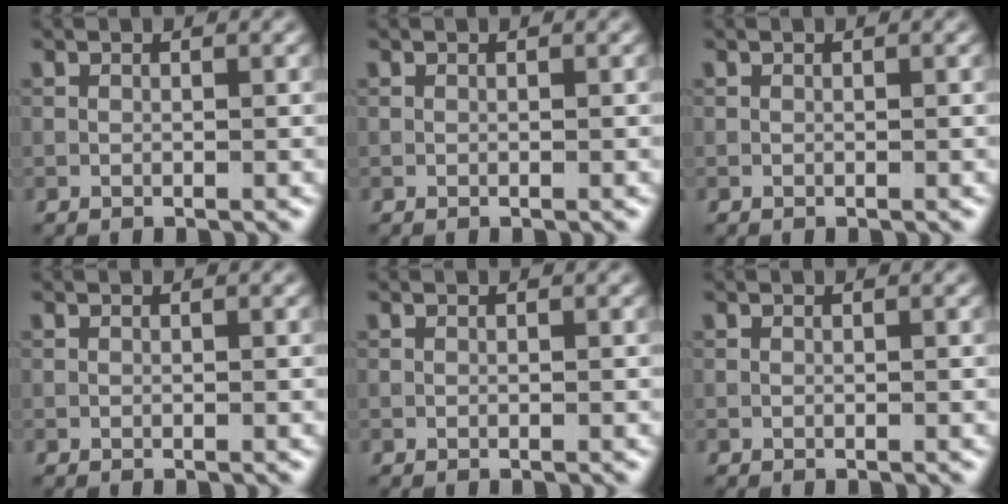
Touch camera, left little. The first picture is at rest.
{"total": 0.0}
{"total": 0.0}
{"total": 0.0}
{"total": 0.0}
{"total": 0.0}